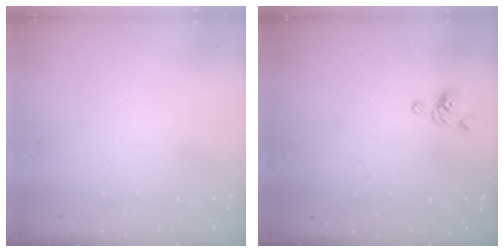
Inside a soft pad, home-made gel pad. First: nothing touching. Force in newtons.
{"total": 5.7, "press": 5.7, "slide": 0.6}